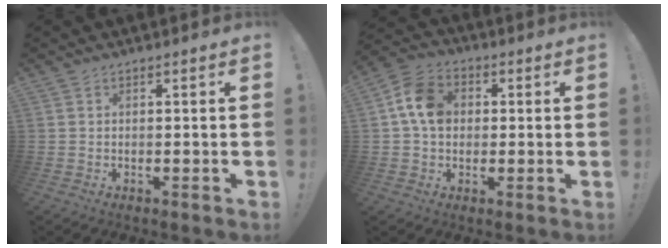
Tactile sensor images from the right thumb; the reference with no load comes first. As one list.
[{"total": 11.4, "force": [1.6, 9.0, 6.9], "torque": [-0.115, 0.018, 0.035]}]